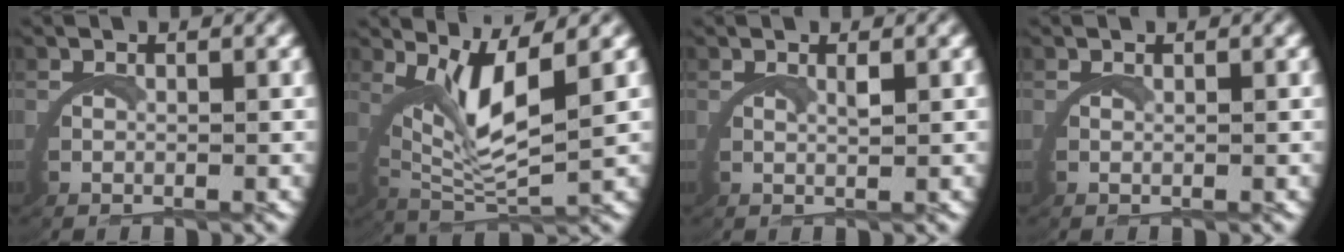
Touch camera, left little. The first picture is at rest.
{"total": 7.1, "force": [2.9, 2.4, 6.0], "torque": [-0.134, -0.009, 0.057]}
{"total": 1.4, "force": [1.0, -0.4, 0.8], "torque": [-0.013, -0.001, 0.018]}
{"total": 0.5, "force": [0.4, 0.1, 0.3], "torque": [-0.004, 0.002, 0.005]}